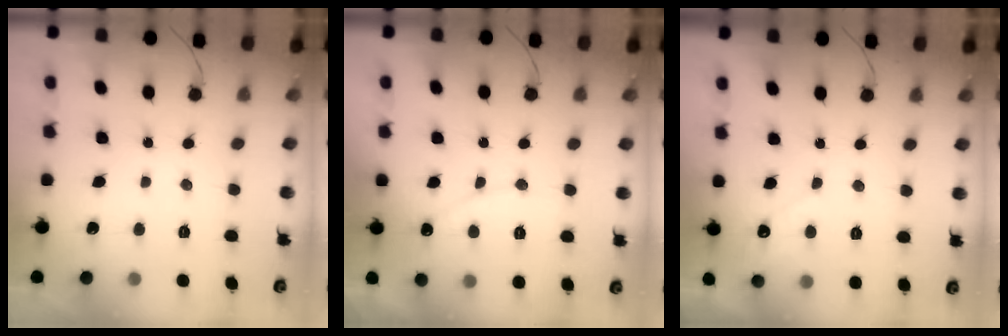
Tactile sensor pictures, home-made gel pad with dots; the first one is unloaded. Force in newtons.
{"total": 6.6, "press": 6.5, "slide": 0.6}
{"total": 2.8, "press": 2.8, "slide": 0.1}